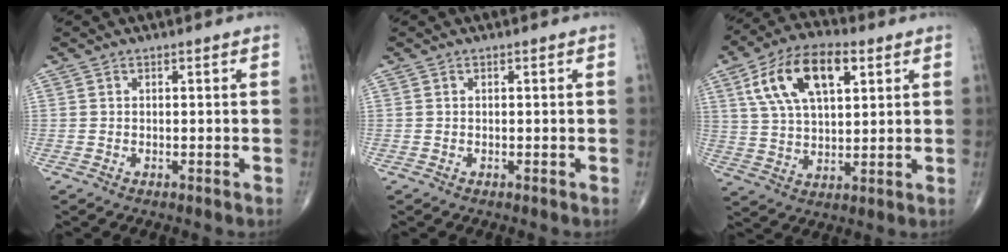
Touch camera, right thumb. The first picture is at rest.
{"total": 0.0}
{"total": 15.4, "force": [5.9, 7.6, 11.9], "torque": [-0.206, 0.002, 0.105]}